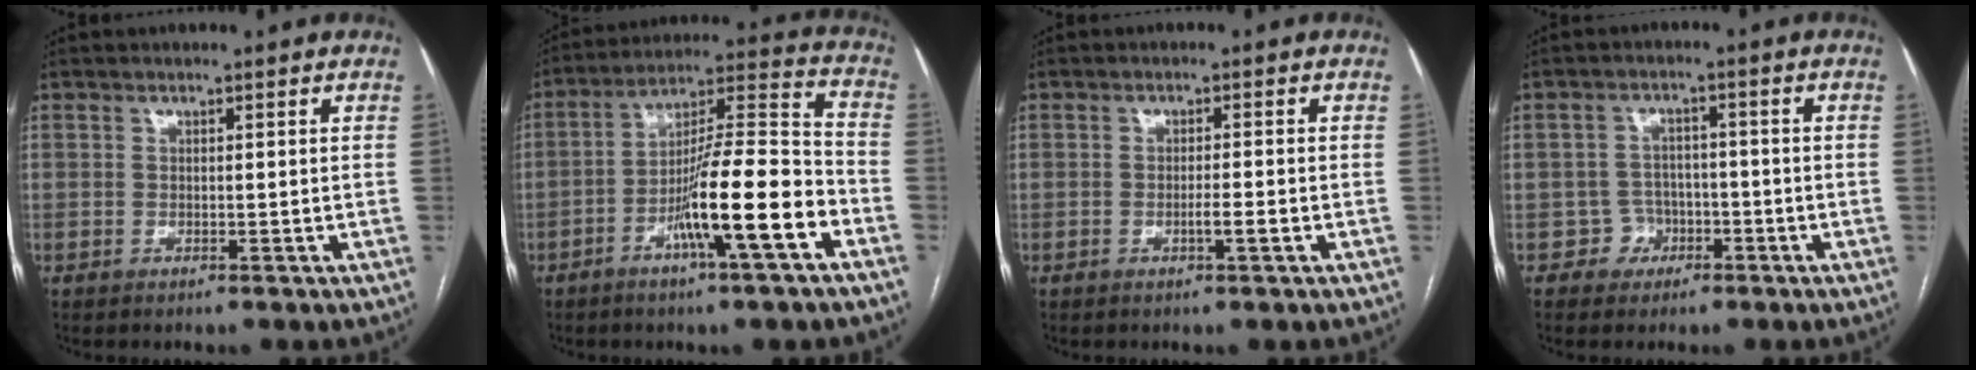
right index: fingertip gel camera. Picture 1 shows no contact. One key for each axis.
{"total": 15.1, "fx": -6.4, "fy": 0.8, "fz": 13.6, "tx": -0.233, "ty": 0.004, "tz": -0.108}
{"total": 2.2, "fx": -0.9, "fy": 0.0, "fz": 2.0, "tx": -0.033, "ty": -0.001, "tz": -0.016}
{"total": 3.6, "fx": -1.6, "fy": 3.2, "fz": 0.0, "tx": 0.012, "ty": 0.016, "tz": -0.025}